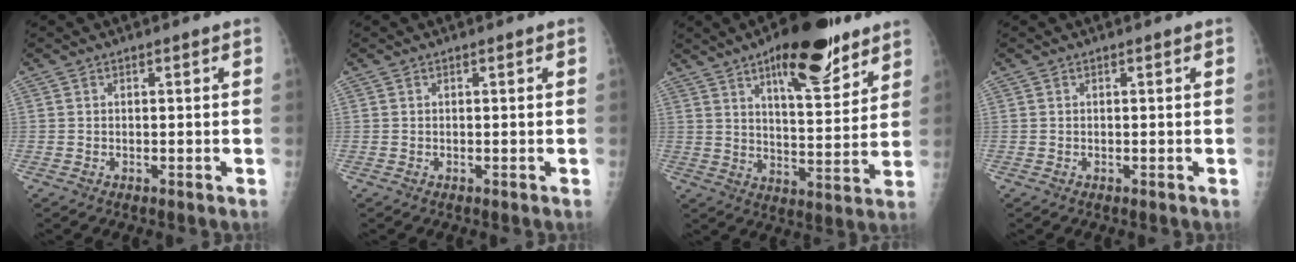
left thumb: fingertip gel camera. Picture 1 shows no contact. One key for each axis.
{"total": 0.0}
{"total": 17.0, "fx": 10.5, "fy": 5.9, "fz": 12.1, "tx": -0.140, "ty": -0.053, "tz": 0.159}
{"total": 0.0}